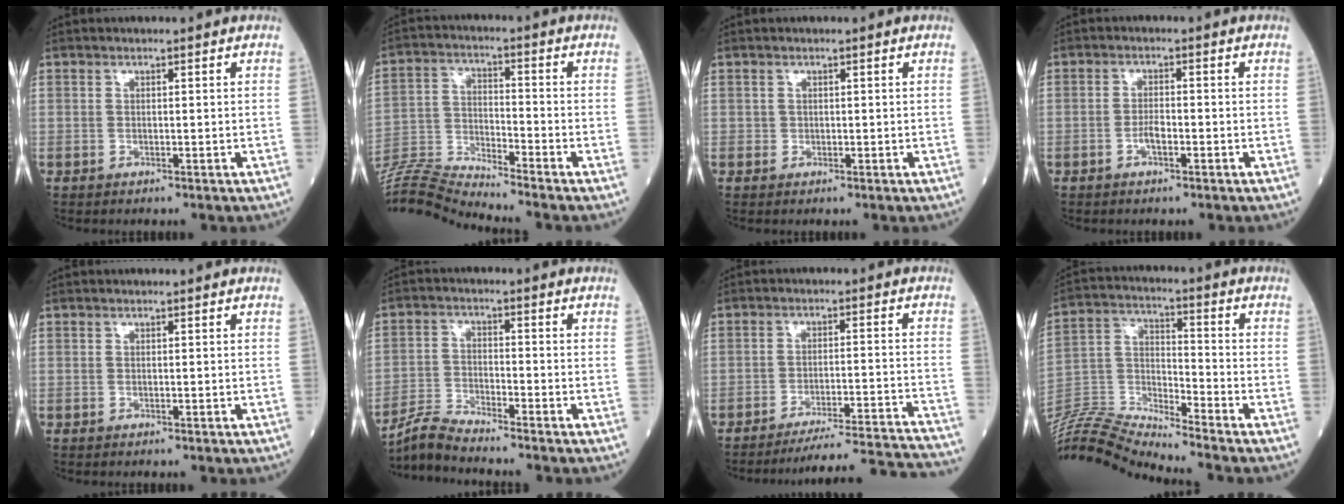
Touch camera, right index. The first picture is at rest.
{"total": 11.4, "force": [-11.1, -2.4, 1.4], "torque": [-0.033, 0.010, -0.214]}
{"total": 0.0}
{"total": 2.1, "force": [-1.0, 0.6, 1.8], "torque": [-0.029, 0.003, -0.019]}
{"total": 0.0}
{"total": 5.4, "force": [-5.2, -1.2, 0.5], "torque": [-0.022, -0.017, -0.105]}
{"total": 20.1, "force": [-19.4, -2.5, 4.6], "torque": [-0.027, -0.022, -0.258]}
{"total": 14.5, "force": [-14.1, -1.3, 3.3], "torque": [-0.071, 0.021, -0.274]}